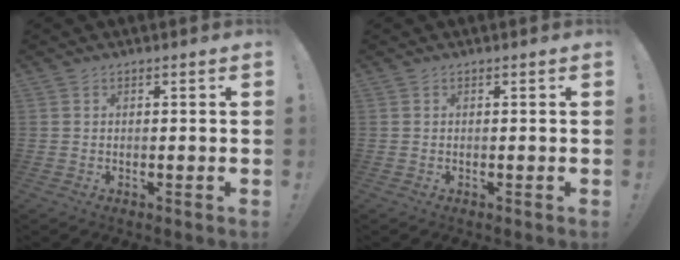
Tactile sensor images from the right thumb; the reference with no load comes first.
{"total": 0.0}